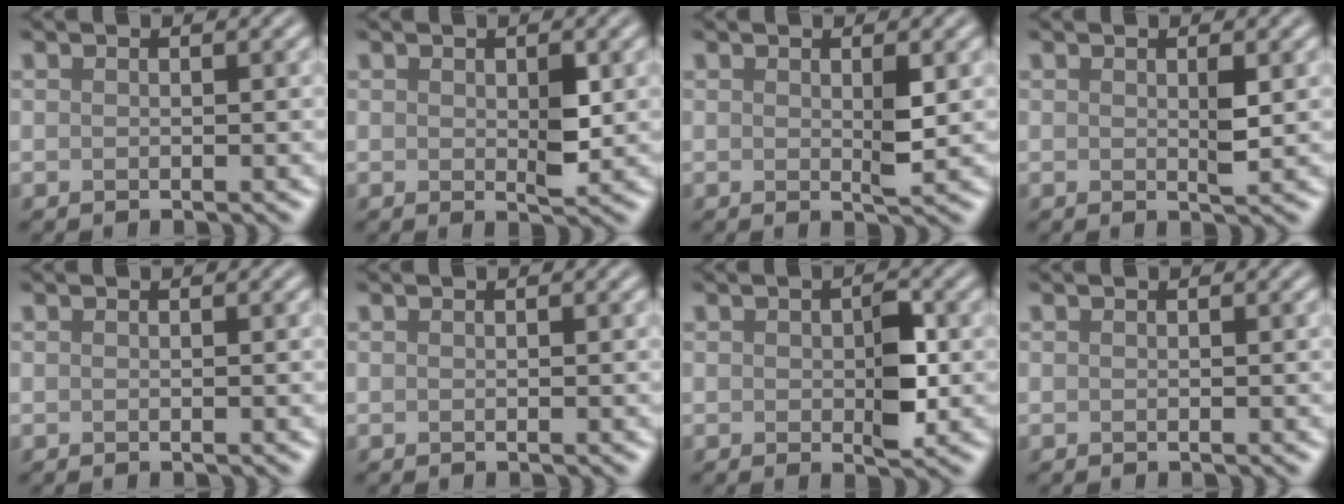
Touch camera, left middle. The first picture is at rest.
{"total": 2.2, "force": [0.1, 1.0, 1.9], "torque": [-0.032, -0.007, 0.007]}
{"total": 1.6, "force": [0.3, 0.3, 1.6], "torque": [-0.028, -0.004, 0.004]}
{"total": 1.4, "force": [0.2, 0.2, 1.3], "torque": [-0.024, -0.003, 0.003]}
{"total": 0.0}
{"total": 0.0}
{"total": 3.5, "force": [-0.1, 1.7, 3.0], "torque": [-0.046, -0.003, 0.000]}
{"total": 0.0}